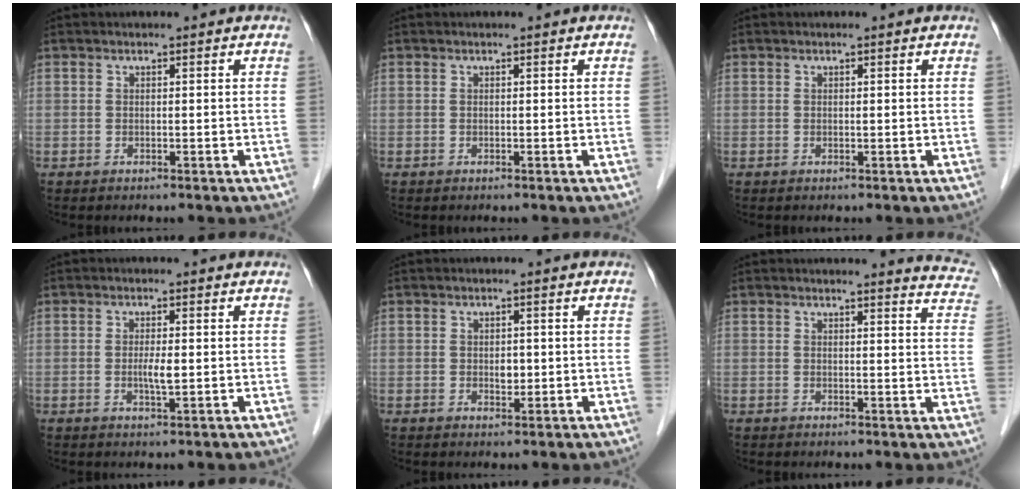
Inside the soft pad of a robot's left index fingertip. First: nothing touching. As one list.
[{"total": 0.0}, {"total": 0.0}, {"total": 2.4, "force": [-0.2, 0.3, 2.4], "torque": [-0.049, -0.003, -0.003]}, {"total": 1.7, "force": [-0.1, 1.1, 1.3], "torque": [-0.021, 0.000, 0.001]}, {"total": 8.0, "force": [7.9, 0.4, 1.3], "torque": [0.007, -0.059, 0.051]}]